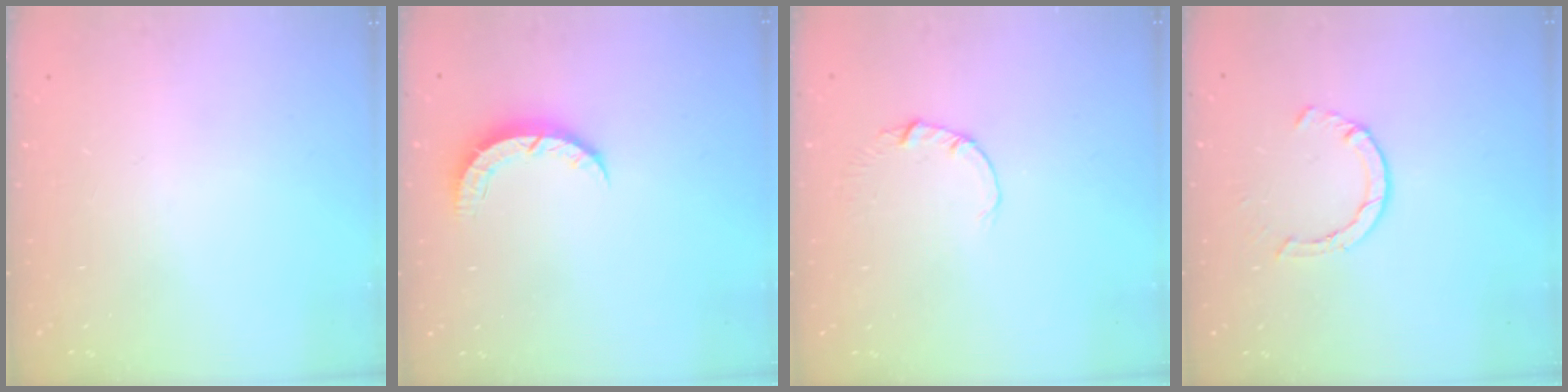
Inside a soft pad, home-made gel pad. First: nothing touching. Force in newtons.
{"total": 4.4, "press": 4.4, "slide": 0.5}
{"total": 0.5, "press": 0.5, "slide": 0.1}
{"total": 4.0, "press": 4.0, "slide": 0.4}